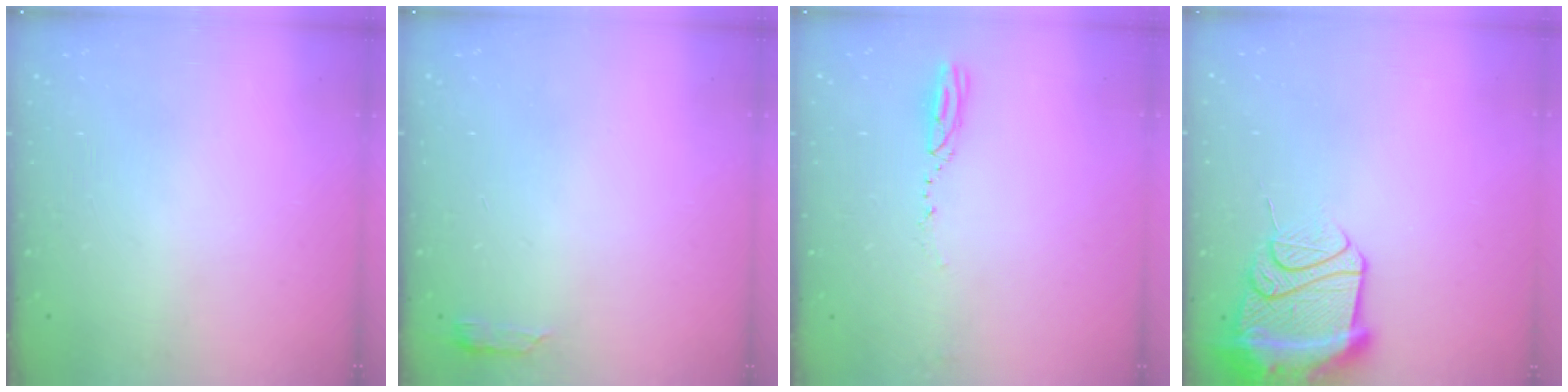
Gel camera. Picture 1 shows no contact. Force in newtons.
{"total": 2.9, "press": 2.8, "slide": 0.6}
{"total": 3.3, "press": 3.1, "slide": 1.2}
{"total": 15.3, "press": 15.2, "slide": 1.8}